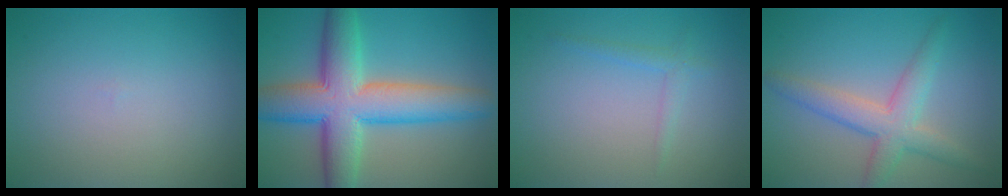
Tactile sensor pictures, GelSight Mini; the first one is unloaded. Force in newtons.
{"total": 10.1, "press": 10.1, "slide": 0.2}
{"total": 1.2, "press": 1.2, "slide": 0.1}
{"total": 4.2, "press": 4.2, "slide": 0.1}